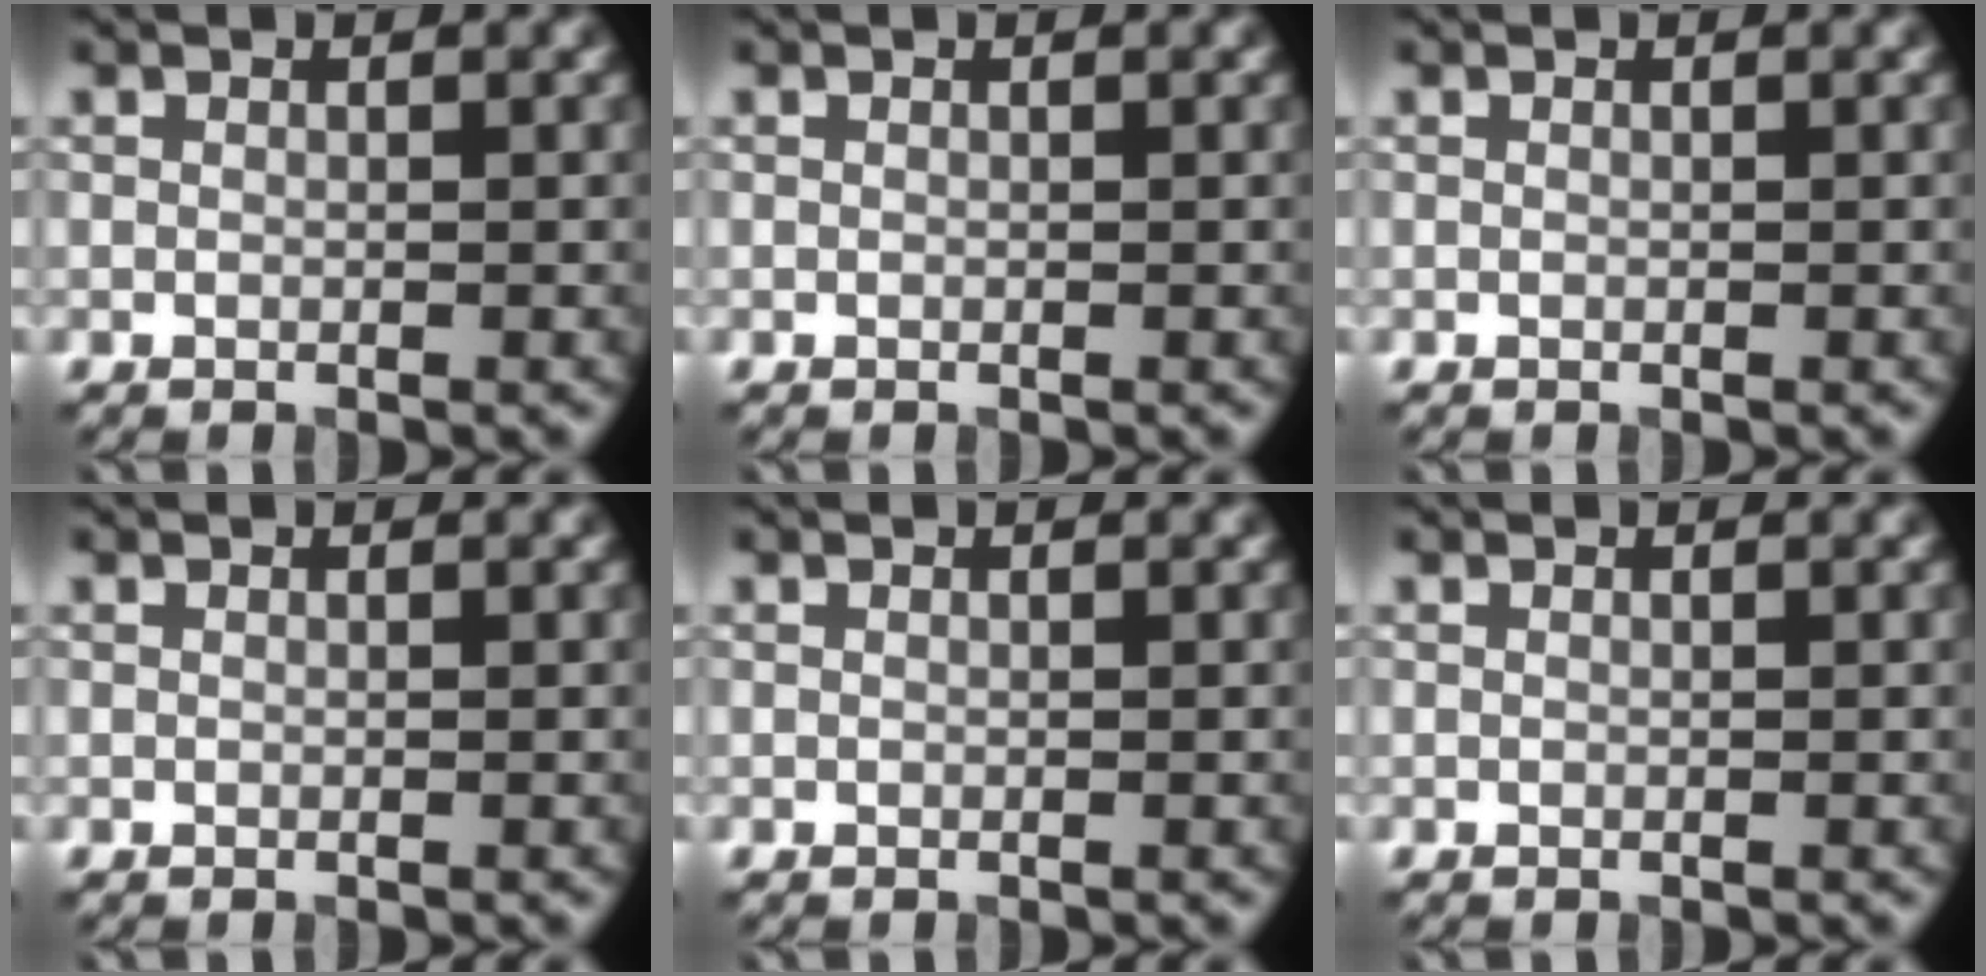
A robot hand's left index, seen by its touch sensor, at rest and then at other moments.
{"total": 0.0}
{"total": 0.0}
{"total": 0.0}
{"total": 0.0}
{"total": 0.0}